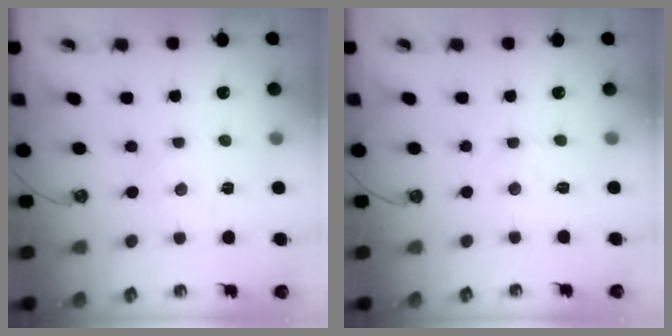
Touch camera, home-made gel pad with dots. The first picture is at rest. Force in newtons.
{"total": 2.1, "press": 2.1, "slide": 0.5}